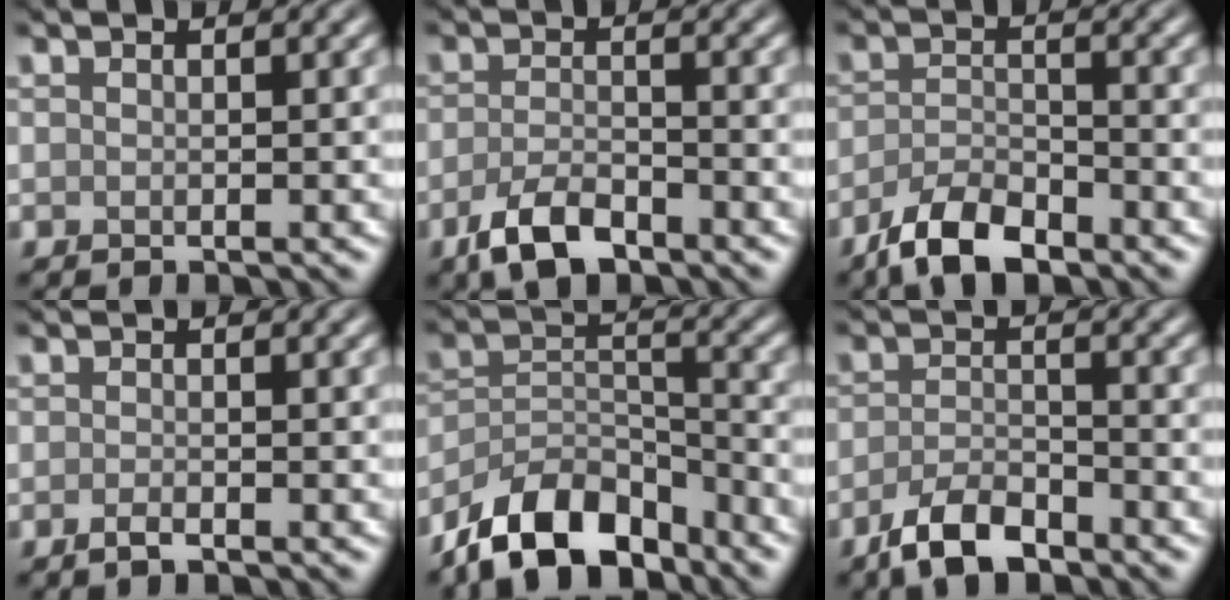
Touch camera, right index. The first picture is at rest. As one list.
[{"total": 4.2, "force": [-2.7, 1.7, 2.7], "torque": [-0.052, -0.004, -0.056]}, {"total": 4.9, "force": [-3.6, 1.9, 2.7], "torque": [-0.047, -0.007, -0.071]}, {"total": 0.9, "force": [-0.6, 0.2, 0.7], "torque": [-0.012, -0.001, -0.011]}, {"total": 8.6, "force": [-6.7, 3.6, 4.0], "torque": [-0.063, -0.004, -0.133]}, {"total": 4.3, "force": [-3.0, 1.6, 2.5], "torque": [-0.047, -0.003, -0.062]}]